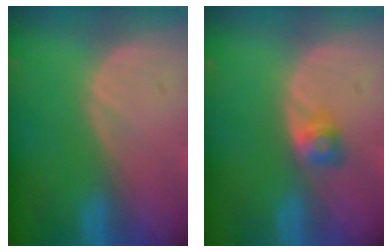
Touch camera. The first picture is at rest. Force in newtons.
{"total": 2.7, "press": 2.4, "slide": 1.1}